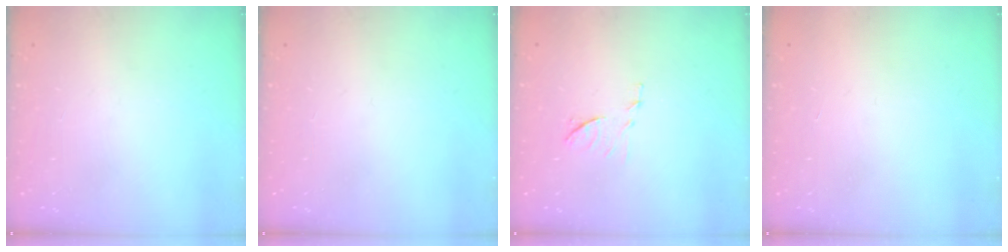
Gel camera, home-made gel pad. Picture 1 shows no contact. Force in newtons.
{"total": 0.0}
{"total": 6.6, "press": 6.6, "slide": 0.5}
{"total": 1.5, "press": 1.5, "slide": 0.1}